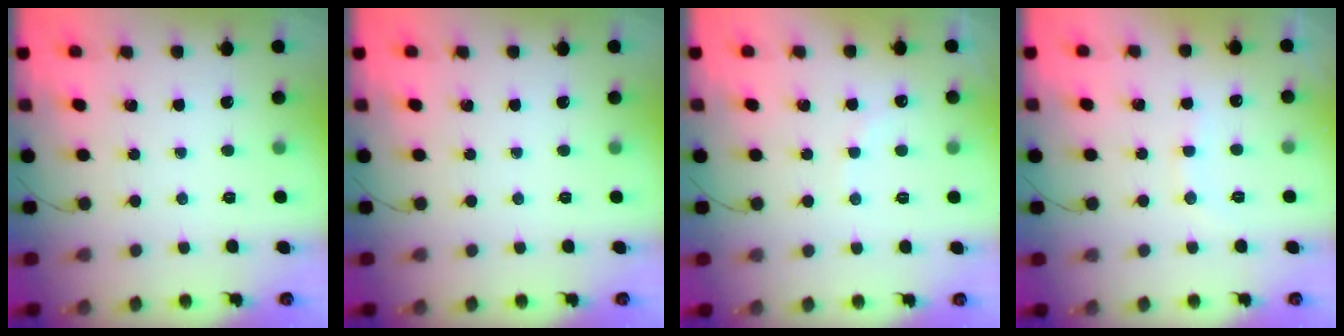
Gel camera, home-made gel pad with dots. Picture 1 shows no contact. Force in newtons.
{"total": 0.0}
{"total": 5.6, "press": 5.6, "slide": 0.8}
{"total": 7.5, "press": 7.3, "slide": 1.6}